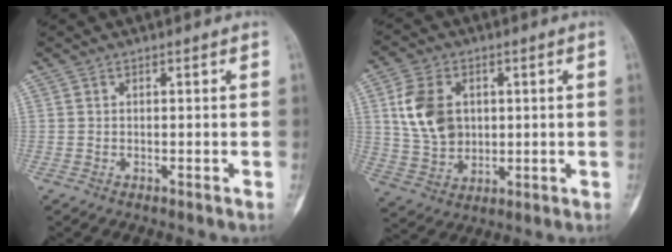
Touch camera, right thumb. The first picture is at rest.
{"total": 11.0, "force": [2.4, 8.2, 7.0], "torque": [-0.119, -0.004, 0.051]}